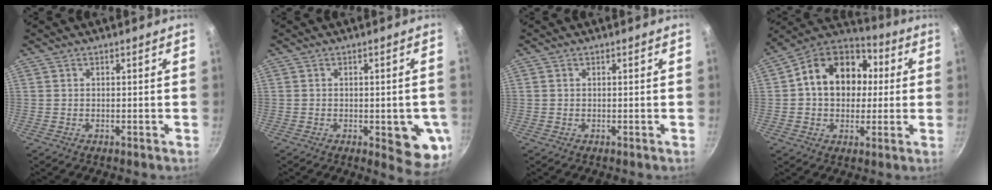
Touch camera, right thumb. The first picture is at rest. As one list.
[{"total": 9.4, "force": [-2.1, 3.6, 8.4], "torque": [-0.070, -0.005, -0.023]}, {"total": 0.0}, {"total": 17.5, "force": [2.5, 13.4, 11.0], "torque": [-0.151, 0.032, 0.025]}]